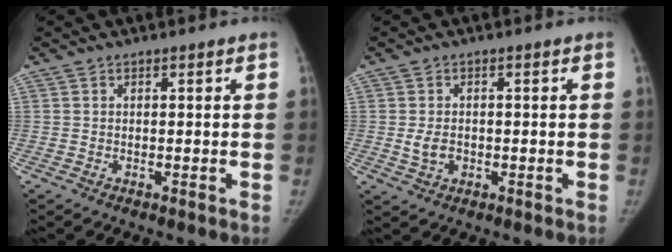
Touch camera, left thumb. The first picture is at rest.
{"total": 3.1, "force": [-0.3, 2.4, 2.0], "torque": [-0.032, -0.001, -0.002]}